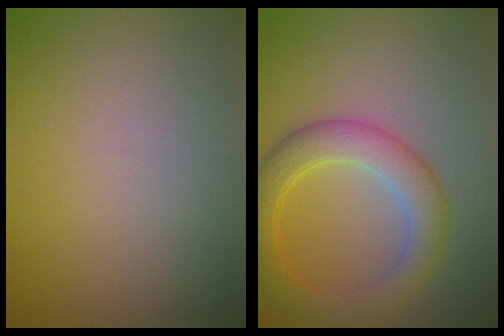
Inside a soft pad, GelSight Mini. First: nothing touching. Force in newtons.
{"total": 4.7, "press": 4.7, "slide": 0.2}